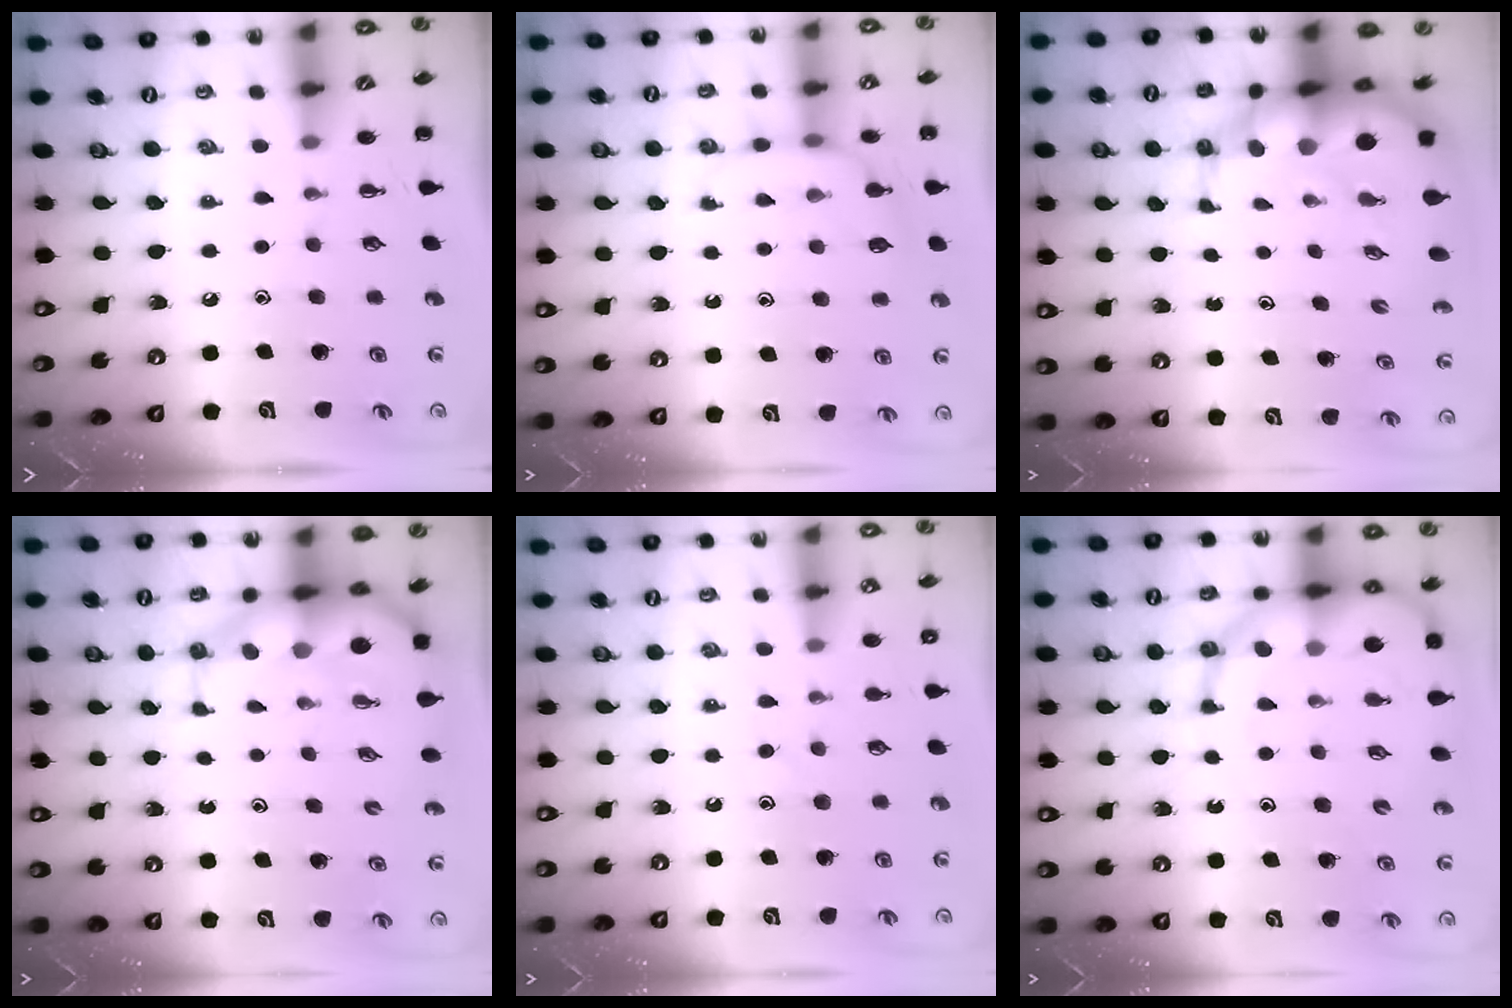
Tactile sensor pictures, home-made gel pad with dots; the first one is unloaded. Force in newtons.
{"total": 8.1, "press": 8.0, "slide": 1.6}
{"total": 12.4, "press": 12.0, "slide": 3.3}
{"total": 8.4, "press": 8.1, "slide": 2.2}
{"total": 7.7, "press": 7.7, "slide": 1.0}
{"total": 13.6, "press": 13.2, "slide": 3.2}